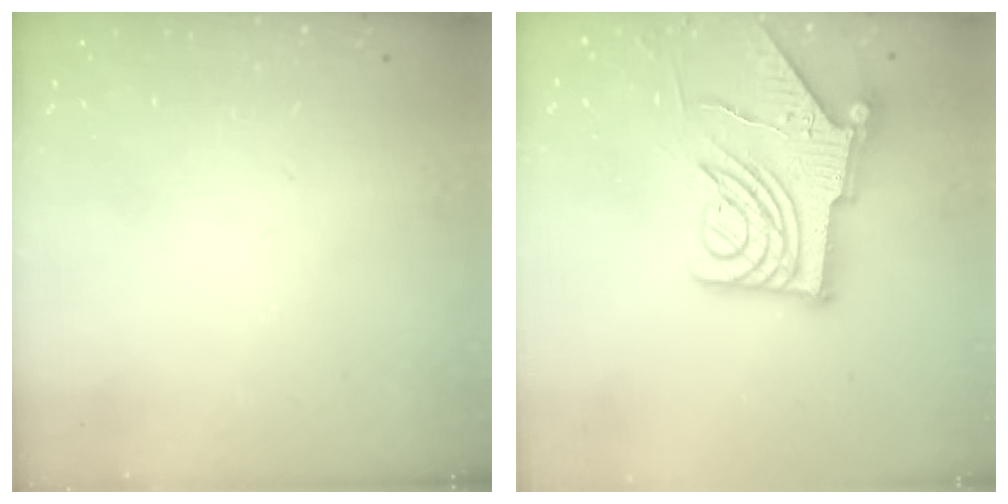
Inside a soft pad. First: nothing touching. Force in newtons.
{"total": 13.9, "press": 13.8, "slide": 1.6}